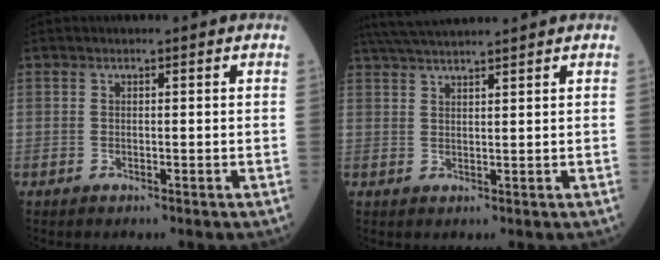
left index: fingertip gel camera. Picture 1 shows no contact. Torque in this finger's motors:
{"motor_torque": [-0.19, -0.24, 0.02, 0.01]}